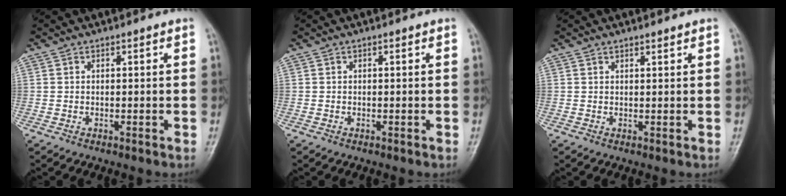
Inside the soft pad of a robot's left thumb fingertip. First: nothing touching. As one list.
[{"total": 0.0}, {"total": 1.0, "force": [0.9, 0.2, 0.4], "torque": [-0.006, -0.006, 0.015]}]